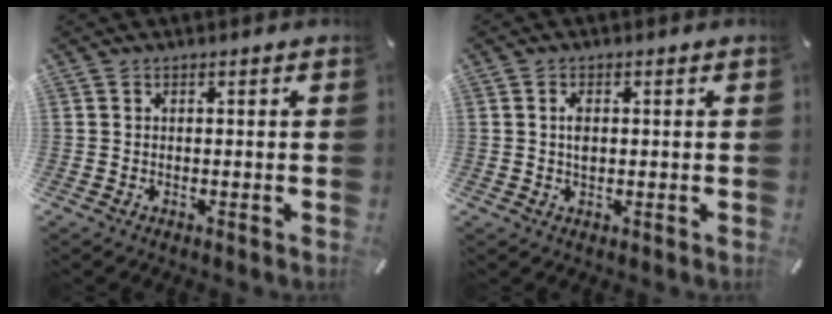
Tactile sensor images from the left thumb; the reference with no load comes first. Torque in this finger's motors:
{"motor_torque": [0.44, 0.50, 0.17, -0.08, -0.01]}